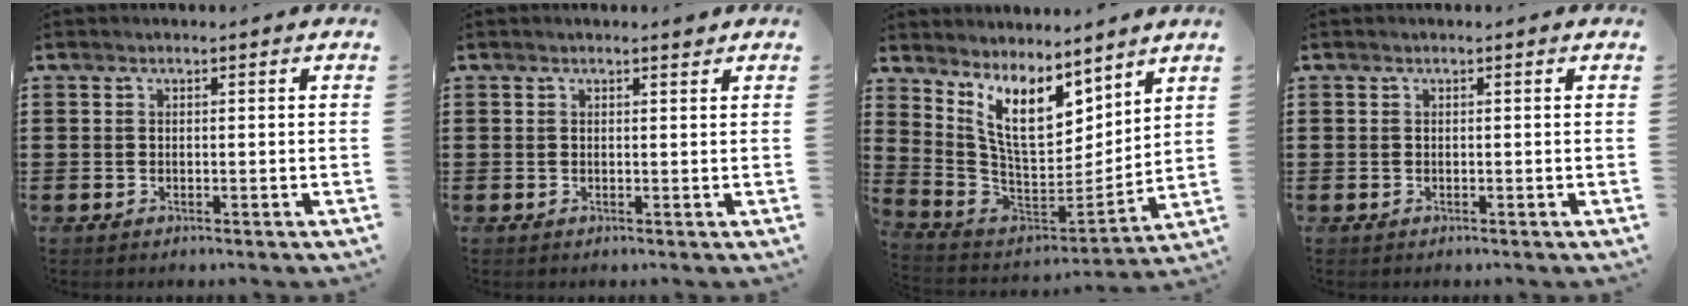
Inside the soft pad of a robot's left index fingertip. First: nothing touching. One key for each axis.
{"total": 1.0, "fx": 0.9, "fy": 0.1, "fz": 0.5, "tx": -0.004, "ty": -0.003, "tz": 0.015}
{"total": 11.3, "fx": 7.1, "fy": 4.6, "fz": 7.5, "tx": -0.175, "ty": -0.037, "tz": 0.133}
{"total": 0.0}